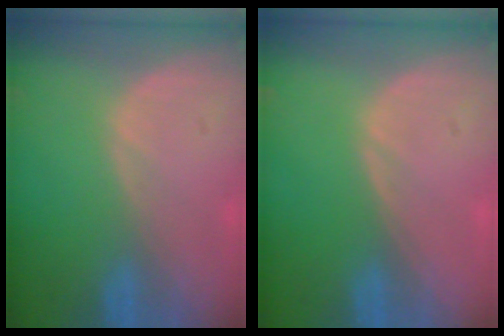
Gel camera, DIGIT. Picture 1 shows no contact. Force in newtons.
{"total": 0.0}